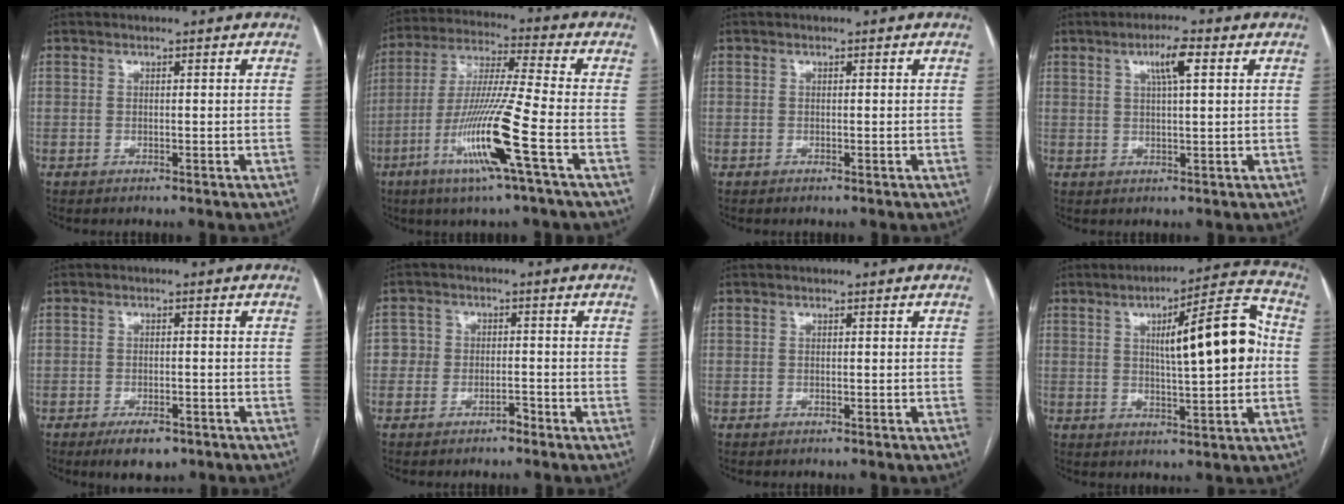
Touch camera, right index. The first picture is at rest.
{"total": 14.4, "force": [-5.7, -1.1, 13.2], "torque": [-0.266, -0.018, -0.113]}
{"total": 0.0}
{"total": 4.5, "force": [1.9, 0.5, 4.1], "torque": [-0.076, 0.007, 0.033]}
{"total": 4.6, "force": [-2.9, 2.0, 2.9], "torque": [-0.049, -0.002, -0.039]}
{"total": 3.4, "force": [-1.6, 2.8, 0.9], "torque": [0.002, 0.016, -0.034]}
{"total": 0.0}
{"total": 13.8, "force": [1.6, 2.3, 13.5], "torque": [-0.194, 0.032, 0.023]}